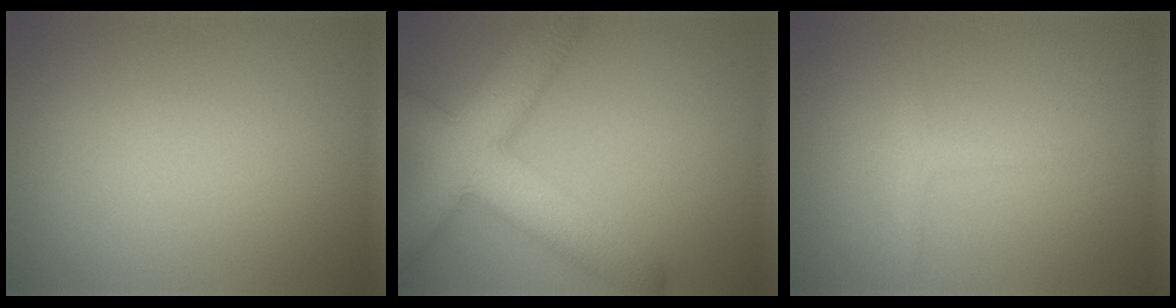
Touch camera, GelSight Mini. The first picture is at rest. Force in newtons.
{"total": 10.1, "press": 10.1, "slide": 0.5}
{"total": 1.1, "press": 1.1, "slide": 0.0}